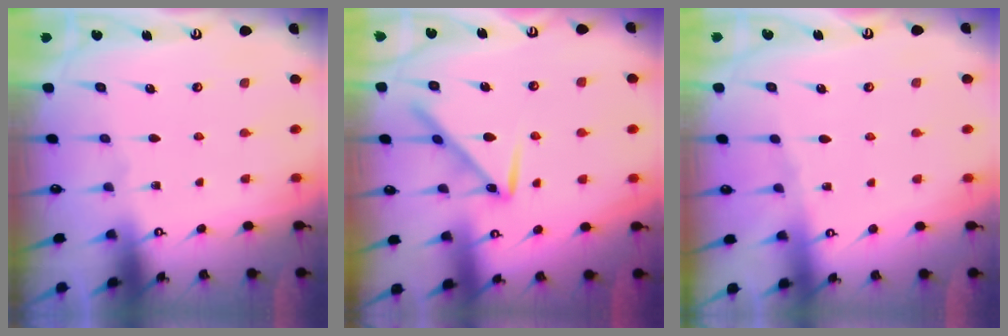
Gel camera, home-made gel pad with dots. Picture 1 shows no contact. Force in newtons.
{"total": 9.3, "press": 9.2, "slide": 0.5}
{"total": 2.2, "press": 2.1, "slide": 0.5}